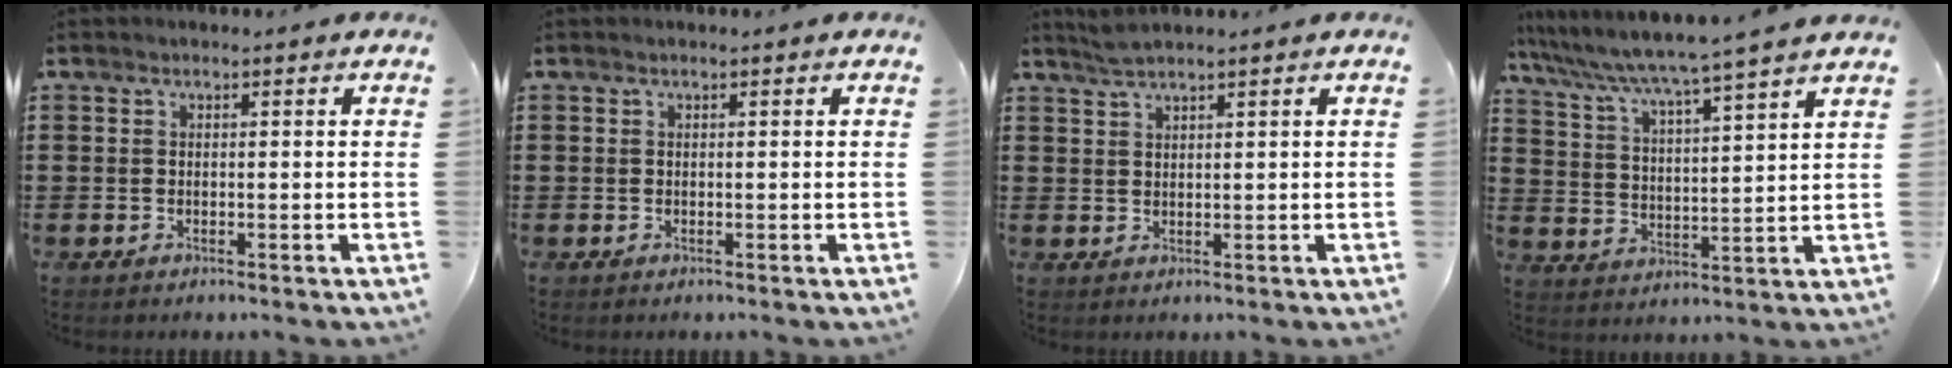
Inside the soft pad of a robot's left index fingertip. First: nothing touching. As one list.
[{"total": 0.0}, {"total": 2.0, "force": [1.7, -0.1, 1.0], "torque": [-0.022, 0.000, 0.032]}, {"total": 4.7, "force": [4.1, -1.1, 2.0], "torque": [-0.062, -0.041, 0.061]}]